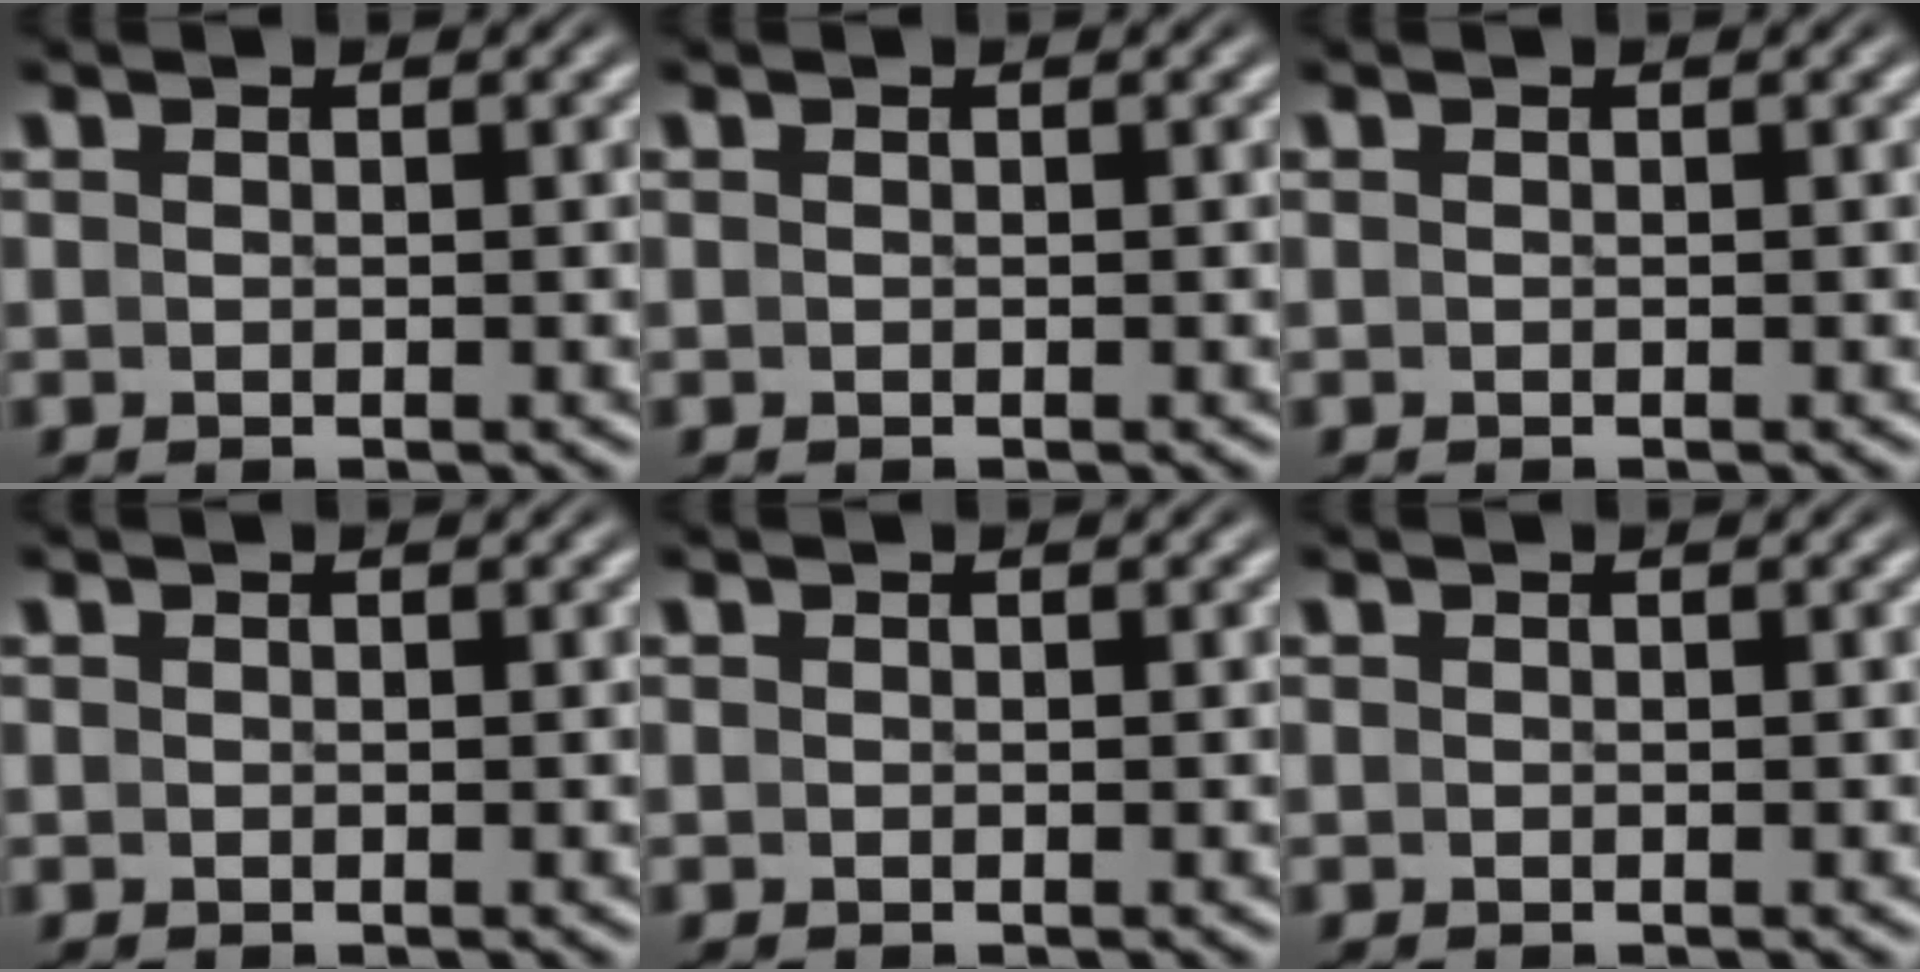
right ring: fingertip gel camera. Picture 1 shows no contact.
{"total": 0.0}
{"total": 0.0}
{"total": 0.0}
{"total": 0.0}
{"total": 0.0}